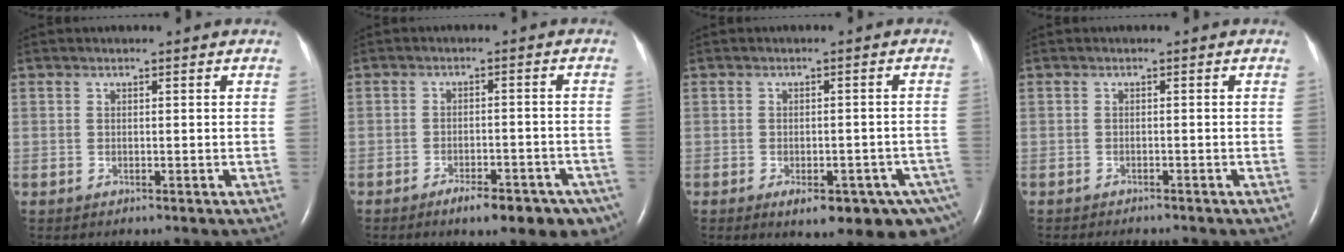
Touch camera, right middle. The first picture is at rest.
{"total": 9.8, "force": [-7.0, 3.5, 5.9], "torque": [-0.058, 0.008, -0.095]}
{"total": 12.6, "force": [-7.7, 5.2, 8.5], "torque": [-0.076, 0.003, -0.092]}
{"total": 4.2, "force": [-3.8, 1.0, 1.5], "torque": [-0.018, -0.006, -0.049]}